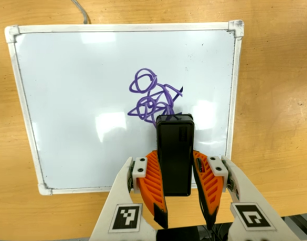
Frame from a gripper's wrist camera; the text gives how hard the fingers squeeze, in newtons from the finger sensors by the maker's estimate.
{"total": 6.5, "left": 5.3, "right": 7.8}